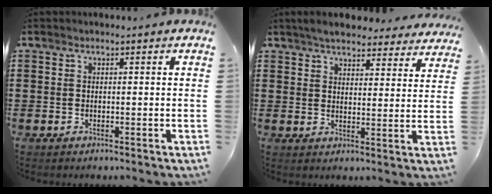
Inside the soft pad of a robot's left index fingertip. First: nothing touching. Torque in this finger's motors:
{"motor_torque": [2.14, 0.00, 0.67, 0.09]}